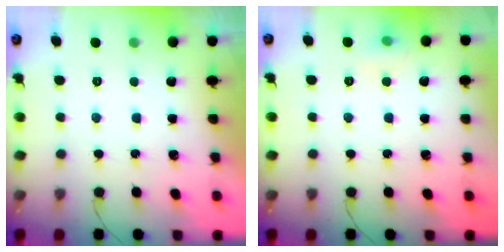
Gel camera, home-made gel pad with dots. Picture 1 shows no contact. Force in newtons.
{"total": 5.3, "press": 5.1, "slide": 1.4}